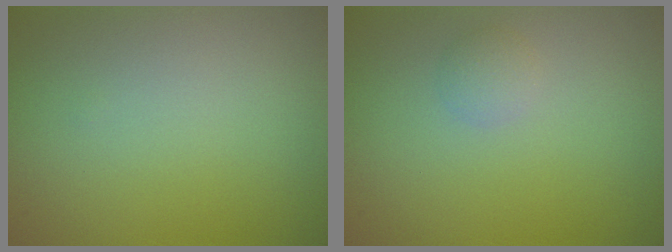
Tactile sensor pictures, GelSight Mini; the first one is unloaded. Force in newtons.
{"total": 1.1, "press": 1.1, "slide": 0.0}